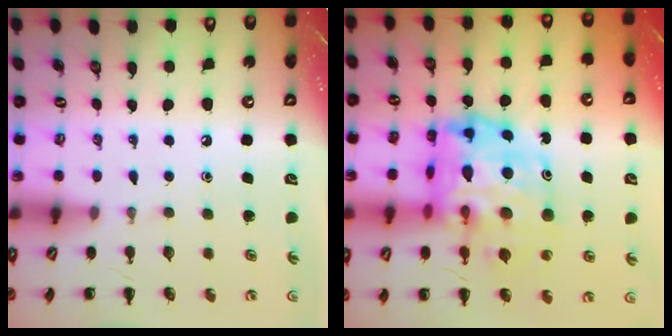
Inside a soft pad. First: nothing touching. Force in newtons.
{"total": 19.0, "press": 18.2, "slide": 5.6}